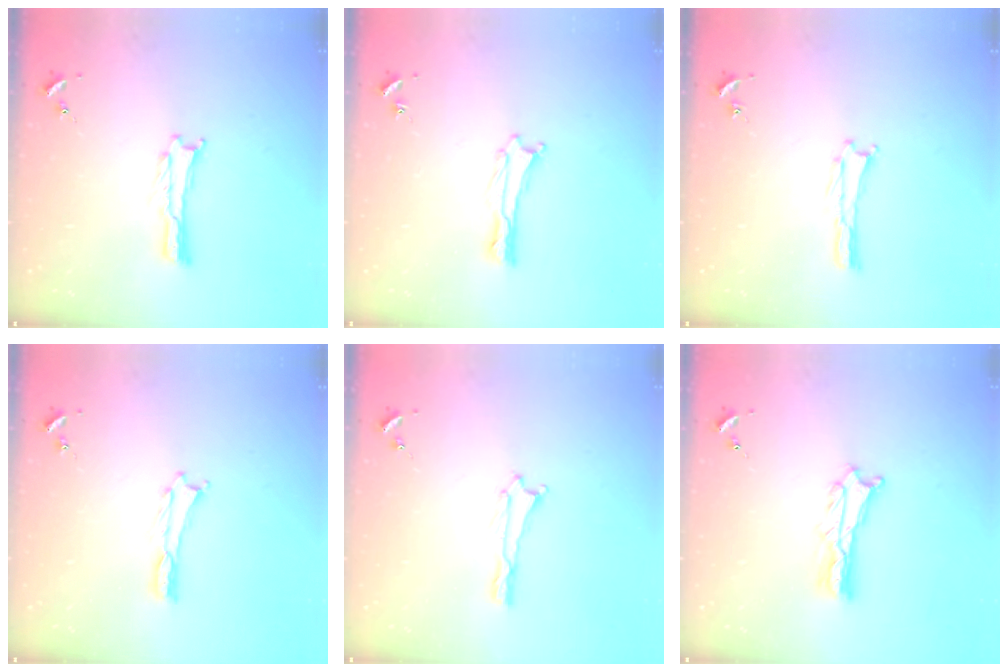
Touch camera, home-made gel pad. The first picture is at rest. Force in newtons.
{"total": 0.0}
{"total": 0.0}
{"total": 0.0}
{"total": 0.0}
{"total": 2.7, "press": 2.6, "slide": 0.3}